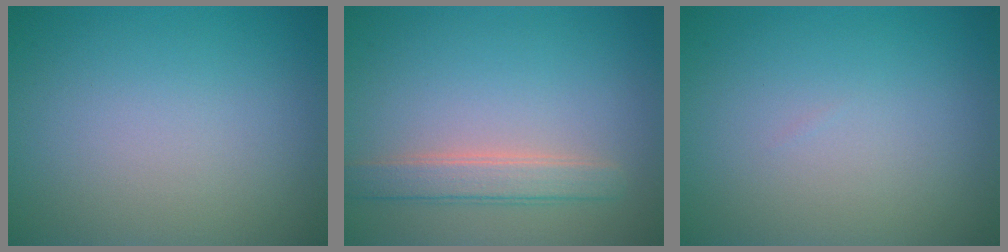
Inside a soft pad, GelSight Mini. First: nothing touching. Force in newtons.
{"total": 2.7, "press": 2.7, "slide": 0.5}
{"total": 0.0}